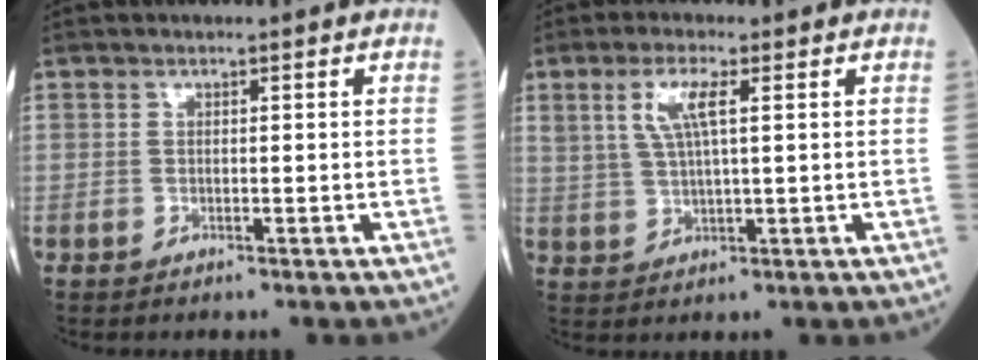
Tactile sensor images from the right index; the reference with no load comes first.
{"total": 5.4, "force": [2.1, 1.1, 4.8], "torque": [-0.105, 0.010, 0.046]}